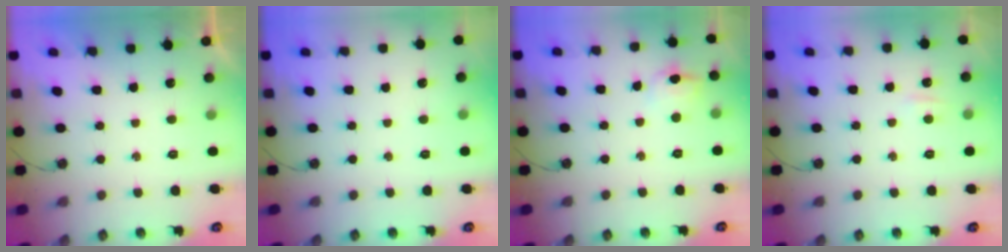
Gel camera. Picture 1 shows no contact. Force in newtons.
{"total": 0.0}
{"total": 5.2, "press": 4.9, "slide": 1.6}
{"total": 2.8, "press": 2.8, "slide": 0.5}